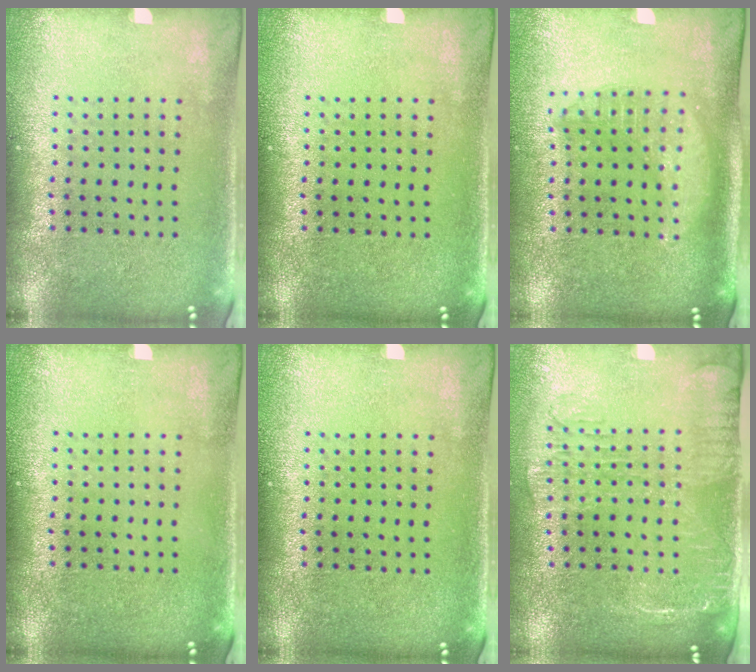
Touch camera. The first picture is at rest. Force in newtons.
{"total": 0.0}
{"total": 1.6, "press": 1.4, "slide": 0.7}
{"total": 0.0}
{"total": 0.0}
{"total": 2.0, "press": 1.7, "slide": 1.0}